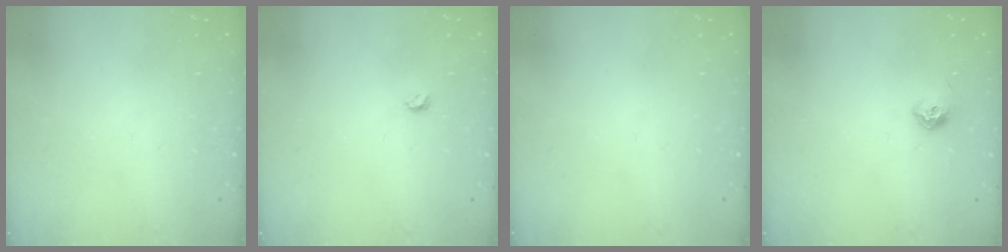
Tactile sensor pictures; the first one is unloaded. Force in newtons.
{"total": 3.2, "press": 3.2, "slide": 0.5}
{"total": 0.0}
{"total": 7.9, "press": 7.8, "slide": 0.9}